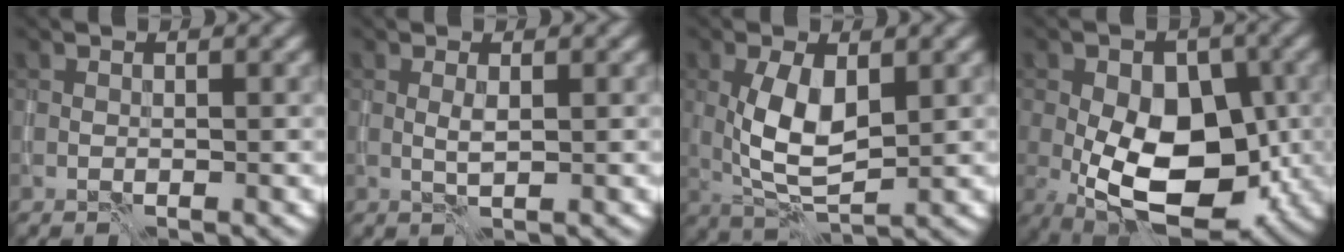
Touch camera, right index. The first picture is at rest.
{"total": 0.9, "force": [0.1, 0.0, 0.9], "torque": [-0.021, 0.000, 0.003]}
{"total": 5.5, "force": [0.6, 2.6, 4.9], "torque": [-0.104, -0.007, 0.017]}
{"total": 12.0, "force": [-2.3, 7.0, 9.5], "torque": [-0.145, -0.009, -0.039]}